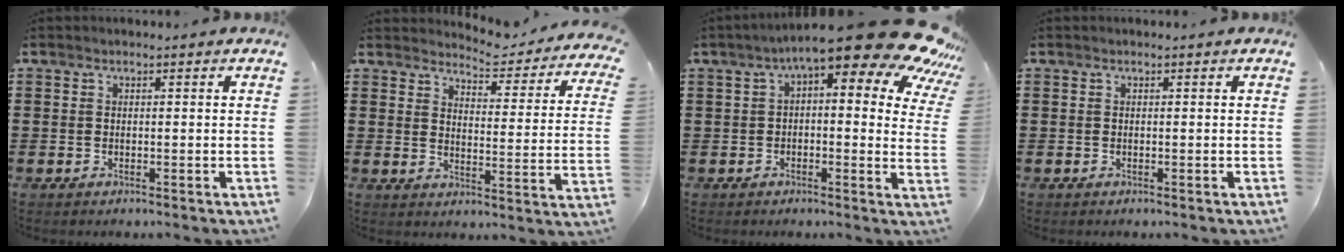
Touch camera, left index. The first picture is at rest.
{"total": 4.3, "force": [4.2, 0.0, 1.0], "torque": [-0.029, -0.042, 0.063]}
{"total": 13.2, "force": [9.2, 2.0, 9.3], "torque": [-0.151, -0.064, 0.147]}
{"total": 0.0}